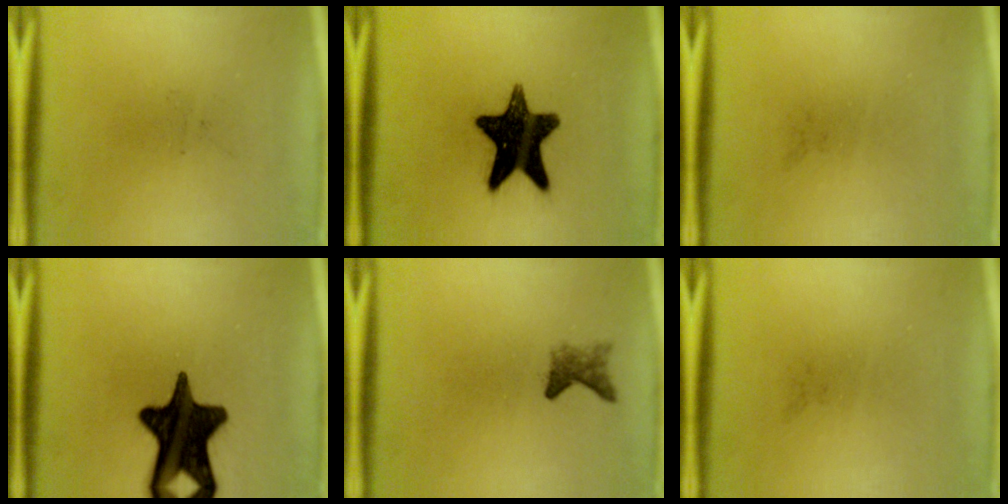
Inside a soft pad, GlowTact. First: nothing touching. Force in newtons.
{"total": 15.3}
{"total": 0.0}
{"total": 16.9}
{"total": 2.1}
{"total": 0.0}